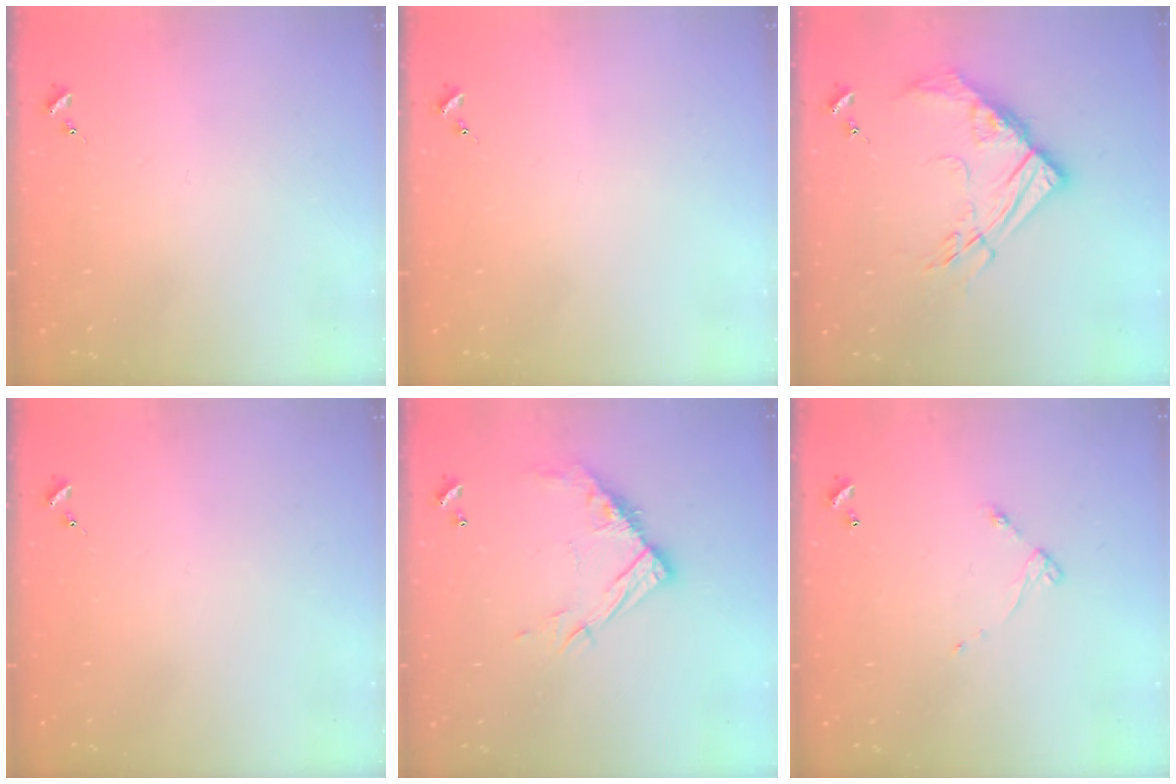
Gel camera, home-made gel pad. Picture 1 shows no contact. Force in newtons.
{"total": 0.0}
{"total": 15.4, "press": 15.3, "slide": 1.6}
{"total": 0.0}
{"total": 13.1, "press": 13.1, "slide": 1.1}
{"total": 4.2, "press": 4.2, "slide": 0.2}